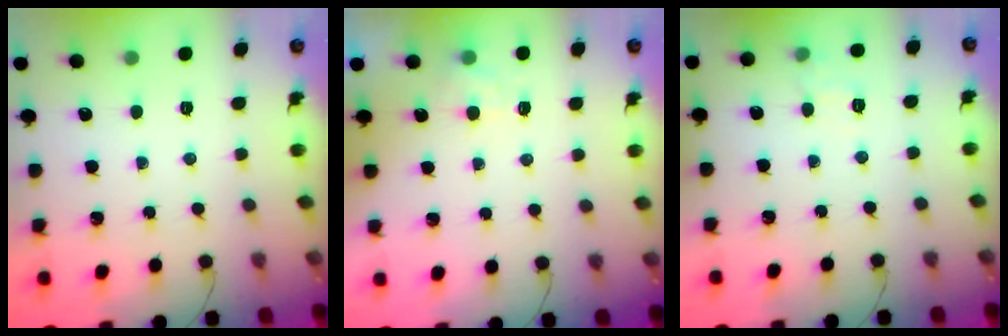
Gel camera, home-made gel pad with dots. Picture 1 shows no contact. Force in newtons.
{"total": 2.5, "press": 2.0, "slide": 1.5}
{"total": 7.1, "press": 6.9, "slide": 1.7}